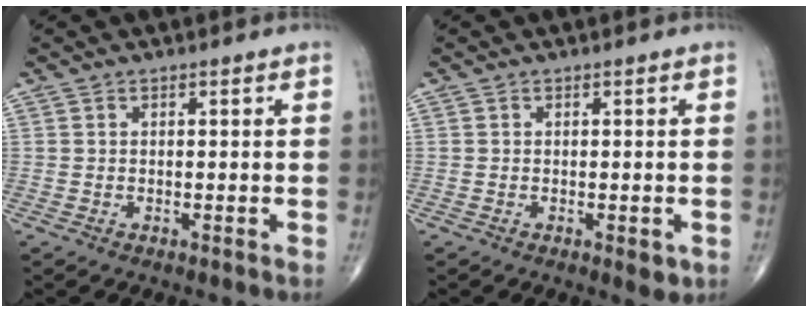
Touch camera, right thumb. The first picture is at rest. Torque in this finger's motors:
{"motor_torque": [0.59, 0.55, -0.16, -0.10, 0.07]}